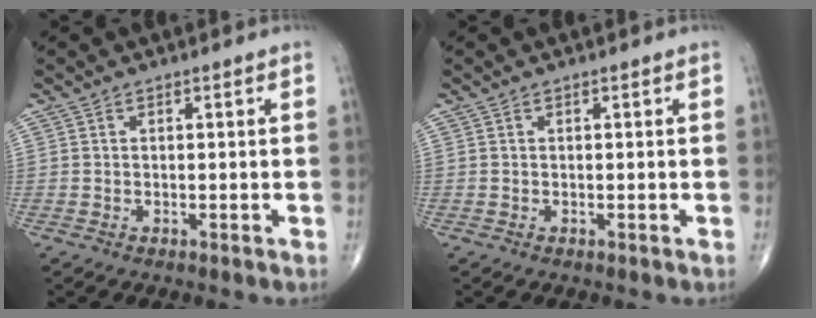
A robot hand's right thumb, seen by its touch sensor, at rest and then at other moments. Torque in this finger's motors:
{"motor_torque": [-0.03, 0.03, 0.03, 0.03, 0.02]}